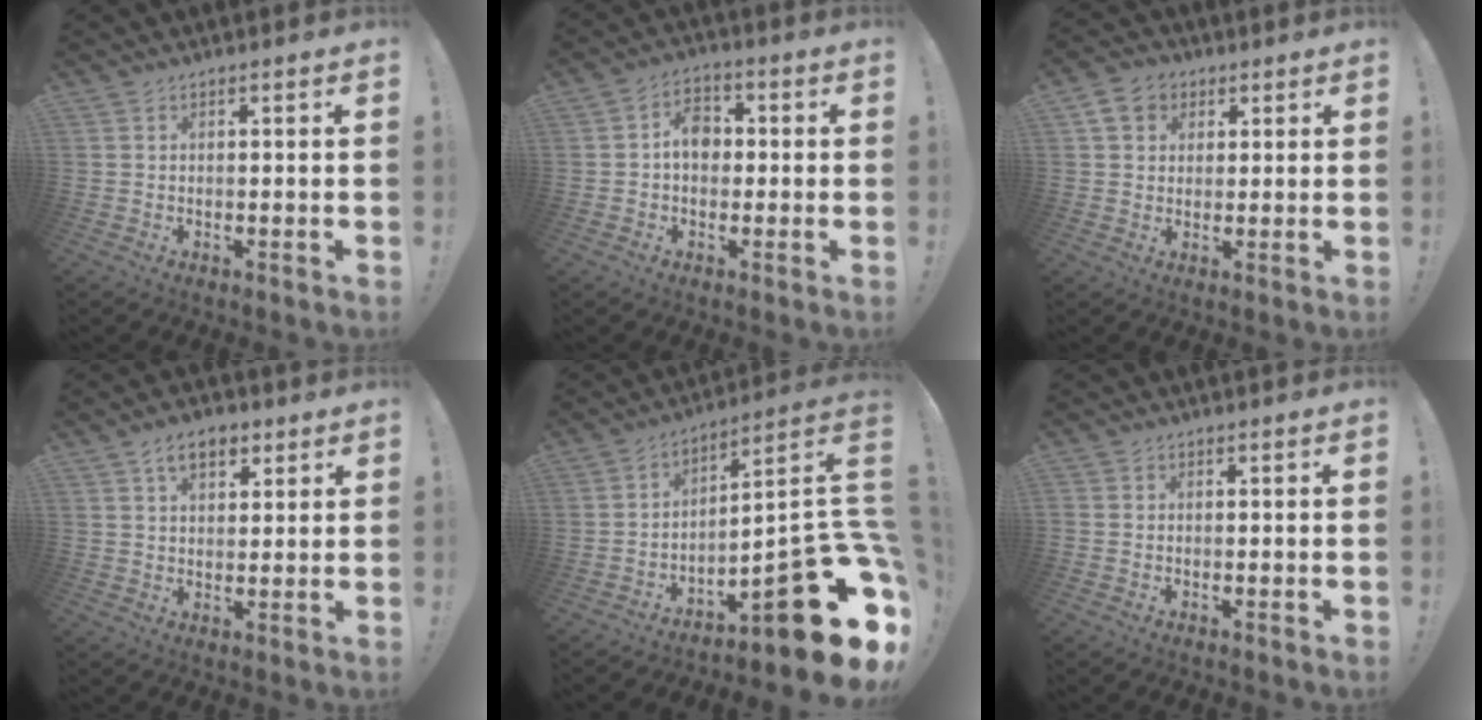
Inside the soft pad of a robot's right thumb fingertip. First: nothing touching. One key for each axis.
{"total": 7.5, "fx": 0.1, "fy": 5.6, "fz": 4.9, "tx": -0.069, "ty": 0.012, "tz": 0.004}
{"total": 7.5, "fx": 3.3, "fy": 6.2, "fz": 2.9, "tx": -0.040, "ty": -0.007, "tz": 0.066}
{"total": 7.4, "fx": 3.7, "fy": 4.8, "fz": 4.3, "tx": -0.060, "ty": -0.004, "tz": 0.068}
{"total": 19.9, "fx": -9.8, "fy": 5.3, "fz": 16.5, "tx": -0.193, "ty": 0.035, "tz": -0.153}
{"total": 0.8, "fx": -0.1, "fy": 0.8, "fz": -0.1, "tx": 0.002, "ty": 0.004, "tz": -0.001}